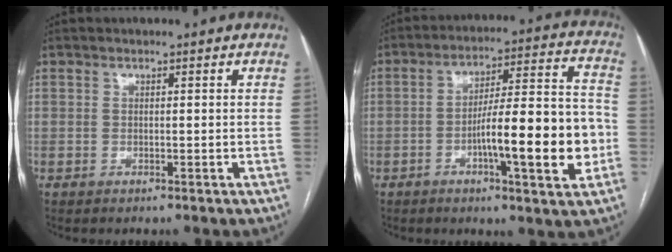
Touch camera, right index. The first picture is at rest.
{"total": 15.8, "force": [-4.2, 2.0, 15.1], "torque": [-0.233, 0.014, -0.062]}